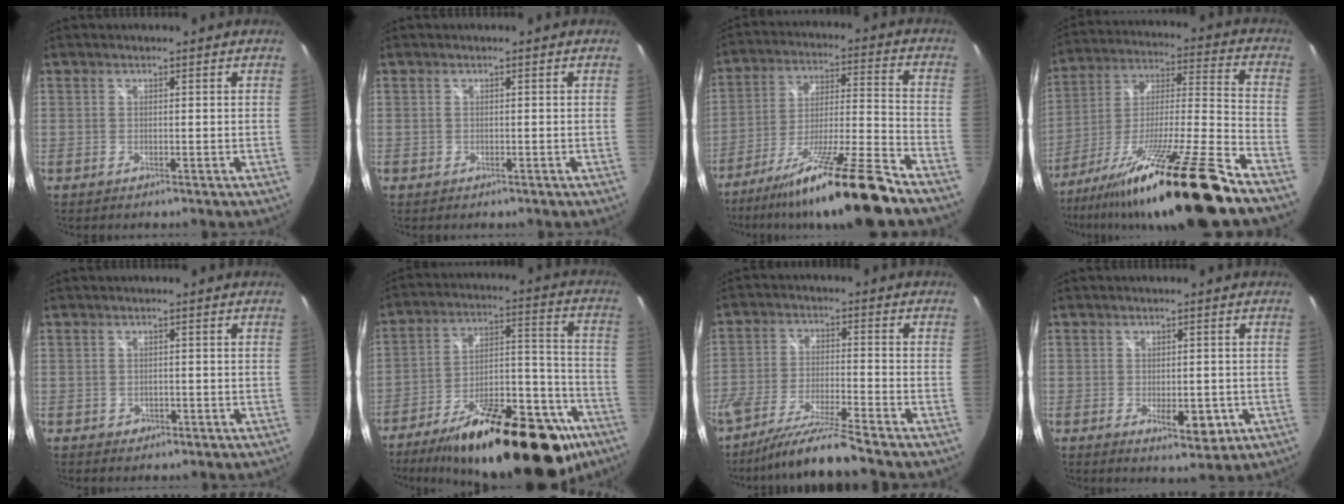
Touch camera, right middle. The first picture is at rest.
{"total": 0.7, "force": [-0.3, 0.6, 0.1], "torque": [-0.001, -0.003, -0.006]}
{"total": 18.4, "force": [-14.4, -0.4, 11.5], "torque": [-0.210, -0.015, -0.240]}
{"total": 23.8, "force": [-17.6, -0.6, 16.0], "torque": [-0.264, -0.031, -0.297]}
{"total": 1.8, "force": [-0.7, 1.6, 0.5], "torque": [-0.010, -0.002, -0.009]}
{"total": 30.9, "force": [-20.3, 11.6, 20.1], "torque": [-0.295, 0.011, -0.285]}
{"total": 9.9, "force": [-8.7, -1.5, 4.5], "torque": [-0.096, -0.010, -0.160]}
{"total": 5.5, "force": [-1.7, 2.8, 4.4], "torque": [-0.067, -0.010, -0.016]}